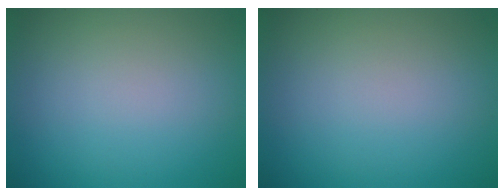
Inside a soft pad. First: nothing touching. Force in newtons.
{"total": 0.0}